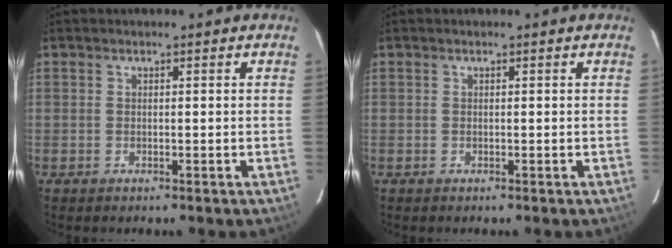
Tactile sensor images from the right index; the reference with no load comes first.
{"total": 0.0}